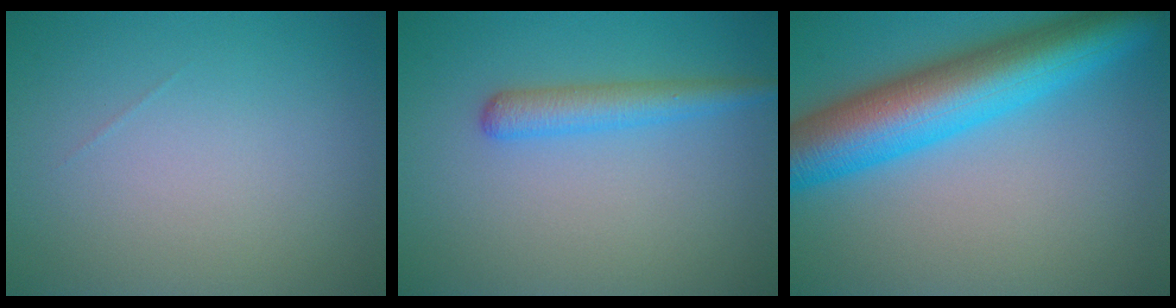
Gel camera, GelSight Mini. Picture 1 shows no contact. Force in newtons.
{"total": 2.8, "press": 2.8, "slide": 0.1}
{"total": 10.3, "press": 10.3, "slide": 0.4}